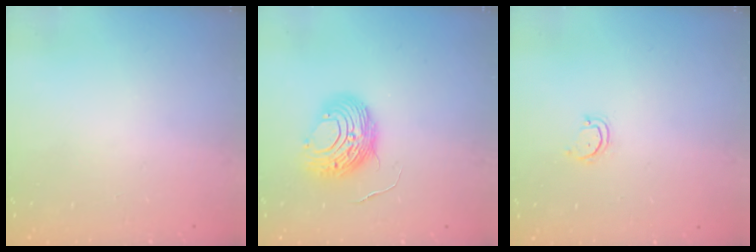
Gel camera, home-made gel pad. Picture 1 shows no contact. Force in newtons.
{"total": 10.3, "press": 10.3, "slide": 0.7}
{"total": 2.9, "press": 2.9, "slide": 0.3}